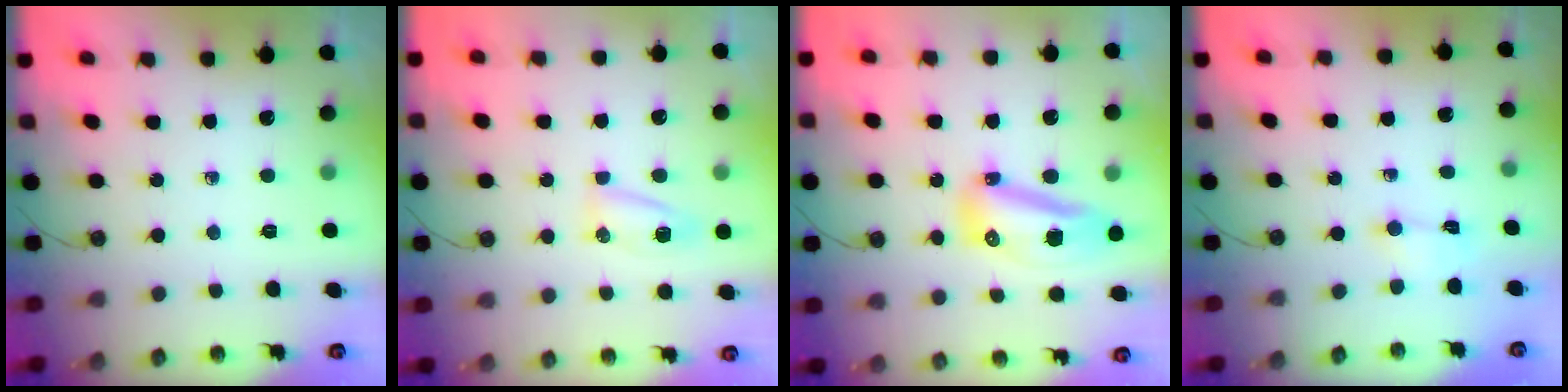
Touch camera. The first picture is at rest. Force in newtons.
{"total": 5.6, "press": 5.6, "slide": 0.6}
{"total": 15.3, "press": 13.8, "slide": 6.6}
{"total": 1.2, "press": 1.0, "slide": 0.6}